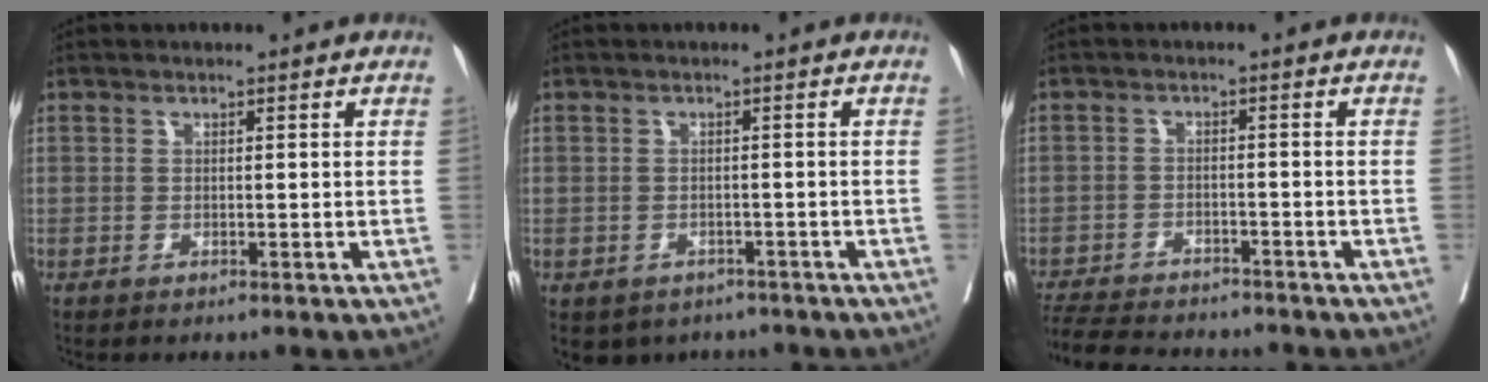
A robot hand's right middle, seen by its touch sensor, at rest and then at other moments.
{"total": 5.7, "force": [-4.5, 3.5, 0.9], "torque": [-0.008, 0.007, -0.054]}
{"total": 11.9, "force": [-10.9, 2.4, 4.1], "torque": [-0.083, -0.008, -0.160]}